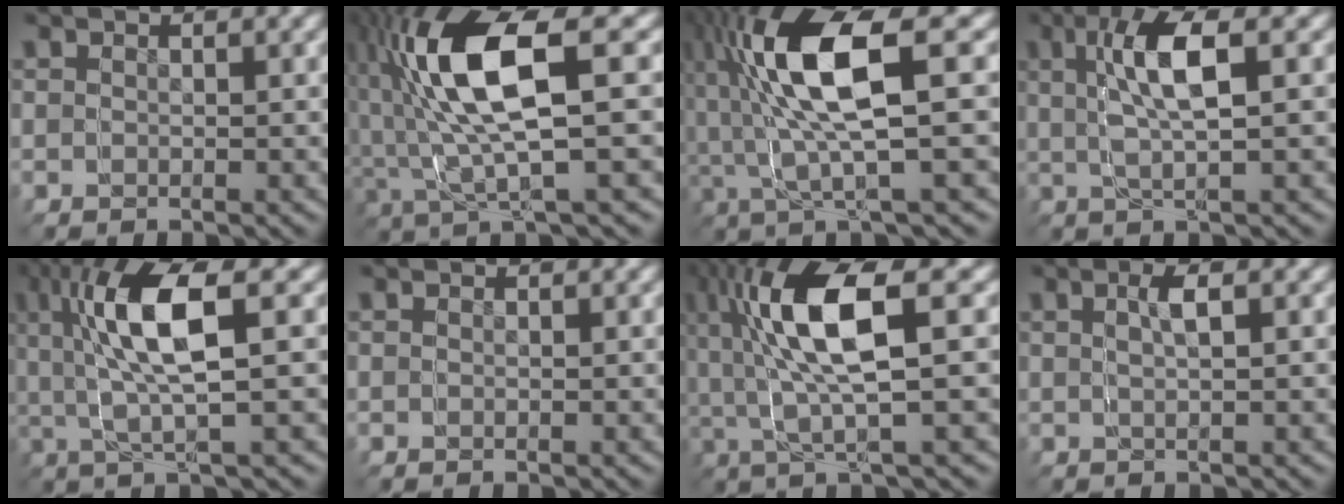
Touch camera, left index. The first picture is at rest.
{"total": 10.5, "force": [1.7, 6.4, 8.1], "torque": [-0.182, -0.003, 0.035]}
{"total": 10.8, "force": [2.0, 6.1, 8.7], "torque": [-0.181, 0.009, 0.033]}
{"total": 3.8, "force": [2.1, 0.7, 3.0], "torque": [-0.083, 0.022, 0.029]}
{"total": 7.9, "force": [3.2, 3.6, 6.3], "torque": [-0.136, 0.026, 0.048]}
{"total": 0.0}
{"total": 8.8, "force": [2.7, 4.7, 7.0], "torque": [-0.152, 0.014, 0.044]}
{"total": 1.3, "force": [0.0, -1.3, -0.4], "torque": [-0.001, 0.002, 0.000]}